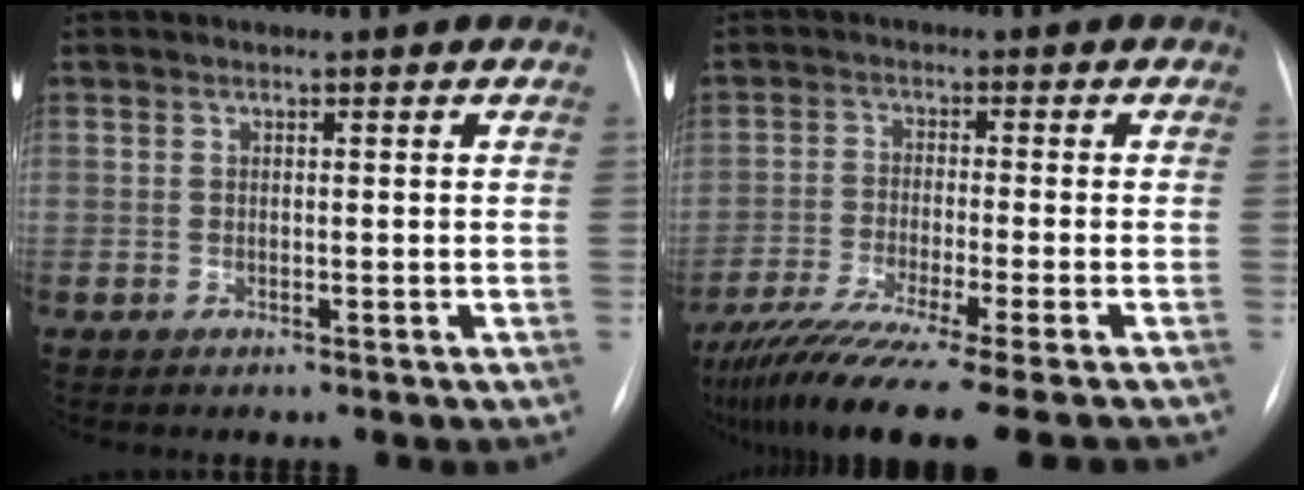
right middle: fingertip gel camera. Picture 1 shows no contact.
{"total": 15.3, "force": [-12.3, -1.0, 9.0], "torque": [-0.151, -0.051, -0.200]}